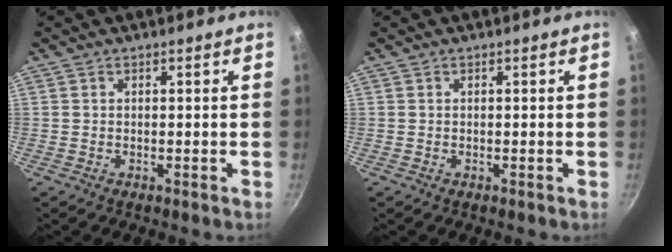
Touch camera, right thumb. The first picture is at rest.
{"total": 0.0}